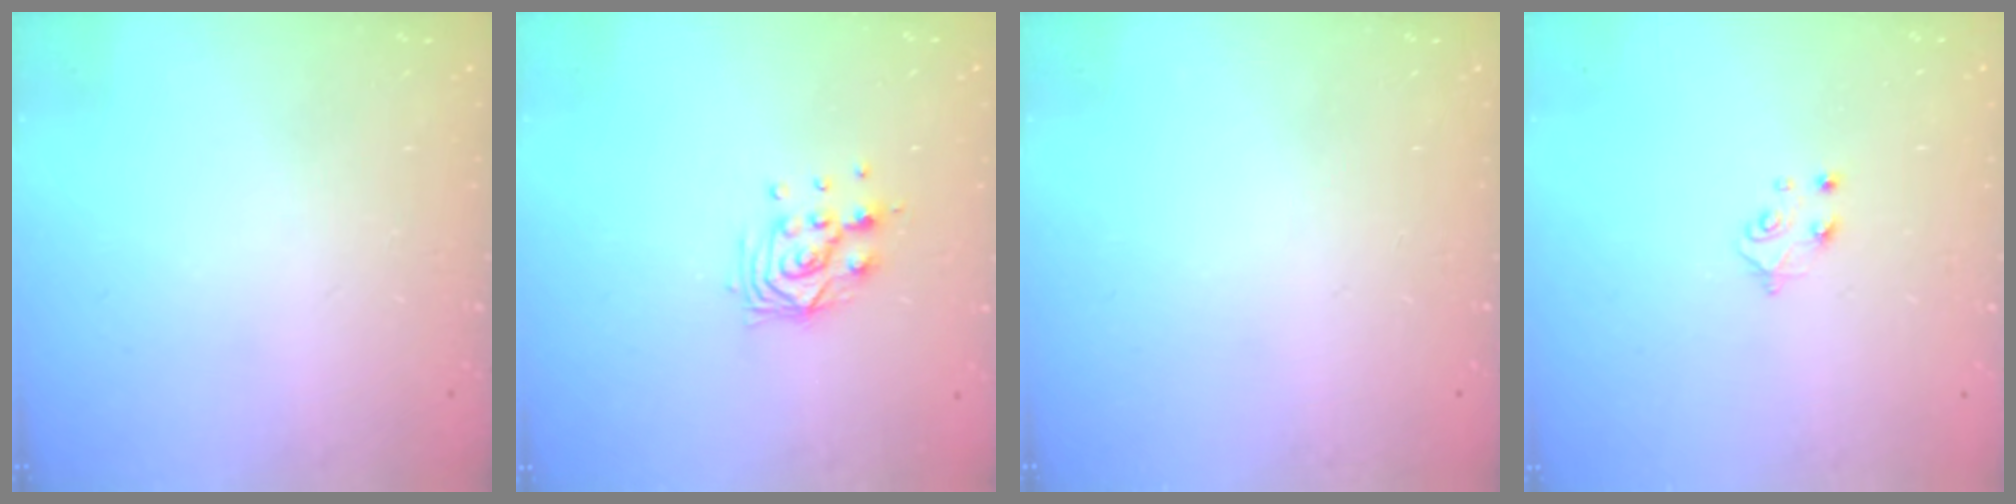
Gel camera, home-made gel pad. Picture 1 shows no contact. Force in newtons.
{"total": 9.5, "press": 9.5, "slide": 0.7}
{"total": 0.0}
{"total": 4.9, "press": 4.9, "slide": 0.5}